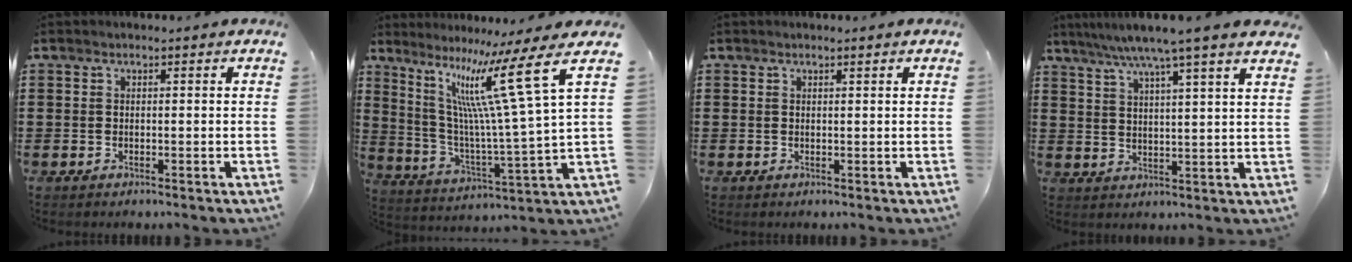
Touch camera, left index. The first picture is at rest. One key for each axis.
{"total": 14.6, "fx": 7.8, "fy": 0.6, "fz": 12.4, "tx": -0.243, "ty": -0.043, "tz": 0.115}
{"total": 0.5, "fx": 0.3, "fy": -0.1, "fz": 0.4, "tx": -0.006, "ty": -0.001, "tz": 0.007}
{"total": 7.0, "fx": 5.6, "fy": -0.8, "fz": 4.1, "tx": -0.096, "ty": -0.019, "tz": 0.094}